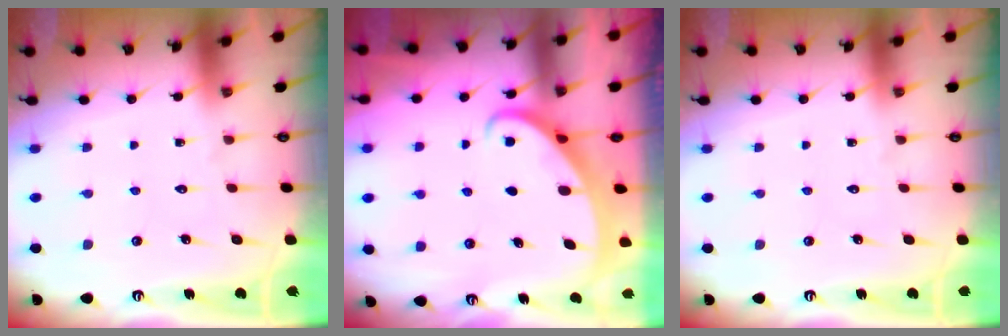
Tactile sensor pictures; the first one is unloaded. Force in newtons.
{"total": 2.4, "press": 2.4, "slide": 0.2}
{"total": 0.0}